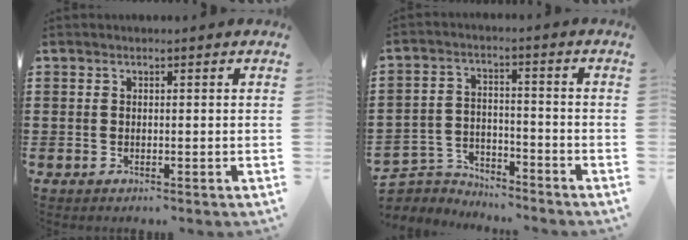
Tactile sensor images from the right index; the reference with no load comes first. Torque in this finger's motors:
{"motor_torque": [-0.21, -0.18, -0.01, 0.00]}